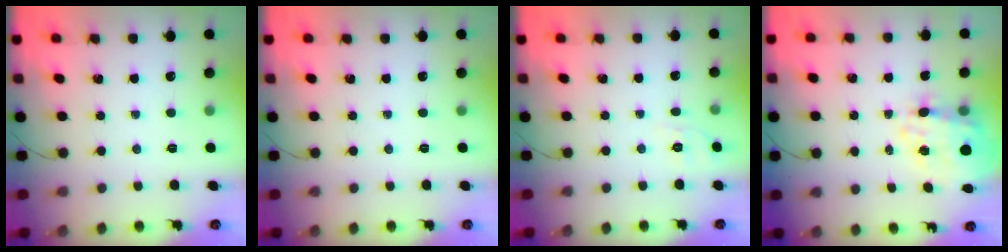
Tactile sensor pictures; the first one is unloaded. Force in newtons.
{"total": 0.0}
{"total": 4.8, "press": 4.3, "slide": 2.1}
{"total": 11.8, "press": 11.3, "slide": 3.2}